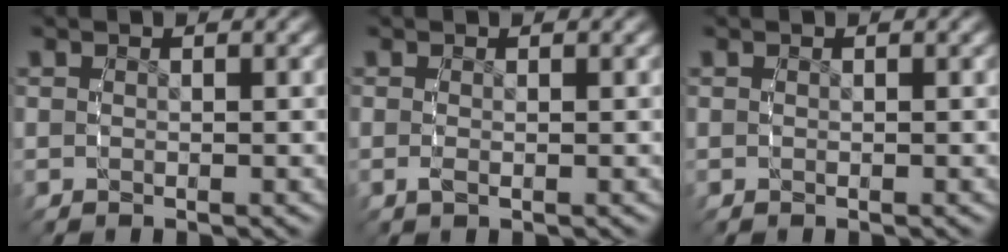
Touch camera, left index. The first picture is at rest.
{"total": 0.6, "force": [-0.3, -0.2, 0.4], "torque": [-0.017, -0.007, -0.003]}
{"total": 0.0}